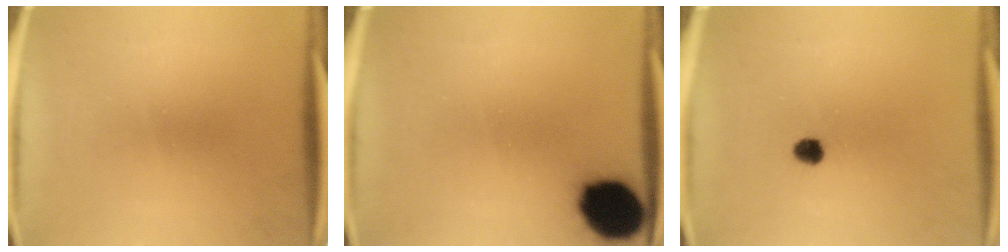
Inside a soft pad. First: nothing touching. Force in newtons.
{"total": 14.7}
{"total": 2.5}